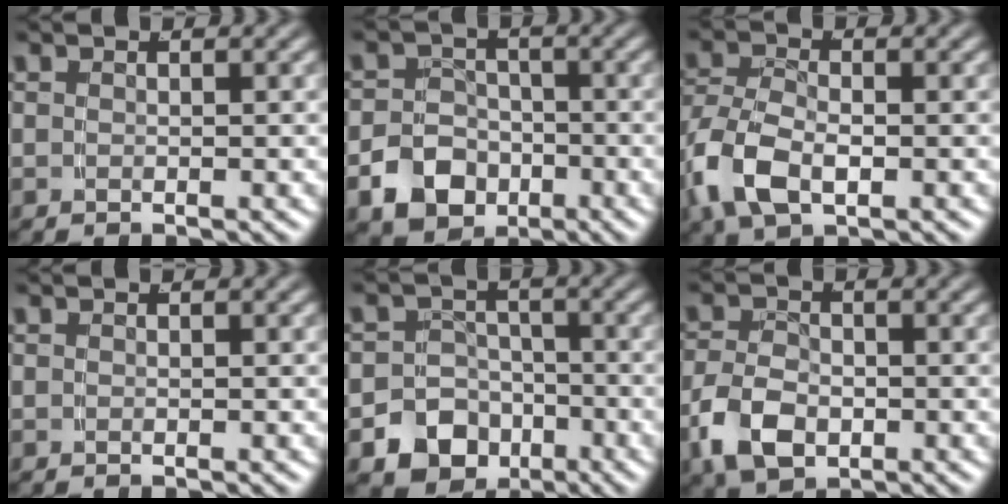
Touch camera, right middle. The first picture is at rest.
{"total": 8.4, "force": [-3.5, 7.2, 2.5], "torque": [-0.039, -0.015, -0.065]}
{"total": 5.8, "force": [-1.4, 4.0, 3.9], "torque": [-0.115, -0.019, -0.012]}
{"total": 0.0}
{"total": 13.7, "force": [-6.3, 11.8, 3.2], "torque": [-0.065, -0.047, -0.110]}
{"total": 4.8, "force": [-1.4, 3.4, 3.1], "torque": [-0.069, -0.009, -0.019]}